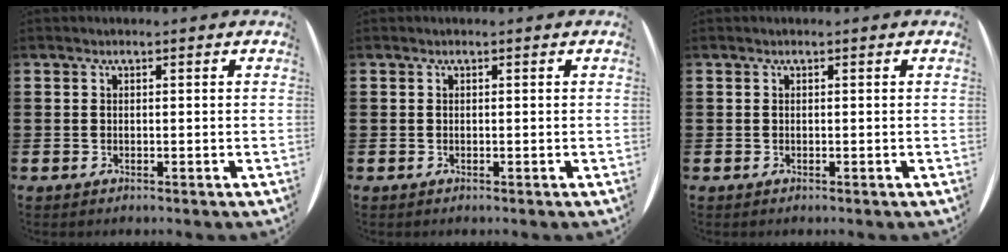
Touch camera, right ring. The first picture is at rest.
{"total": 0.0}
{"total": 0.0}